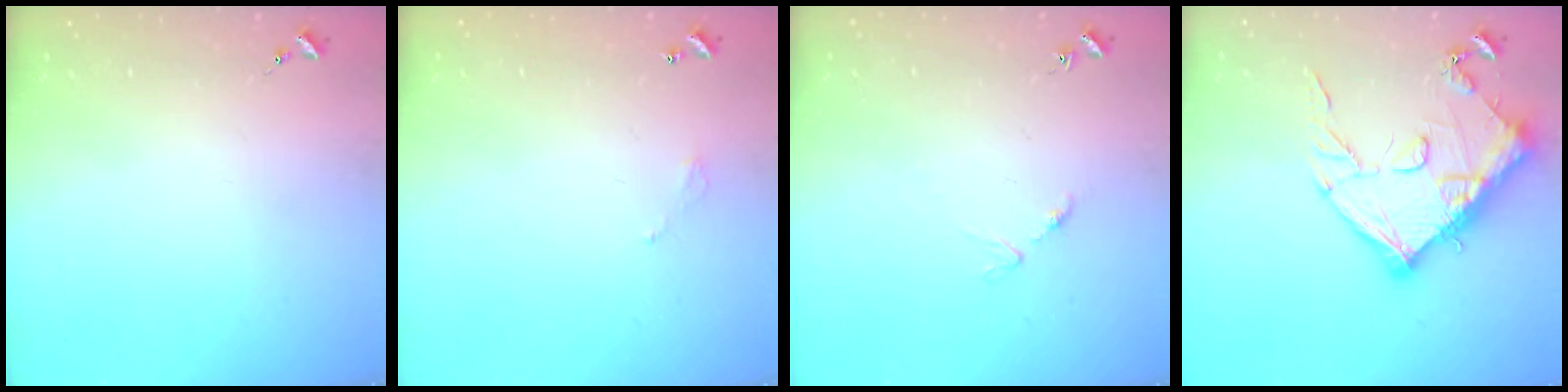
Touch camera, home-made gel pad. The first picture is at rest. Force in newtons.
{"total": 3.0, "press": 3.0, "slide": 0.2}
{"total": 3.8, "press": 3.8, "slide": 0.5}
{"total": 15.4, "press": 15.4, "slide": 0.9}